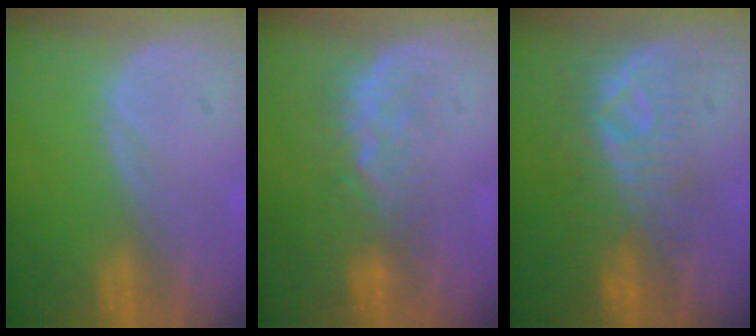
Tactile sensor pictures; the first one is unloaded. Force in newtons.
{"total": 4.8, "press": 4.3, "slide": 2.1}
{"total": 8.0, "press": 7.9, "slide": 1.7}